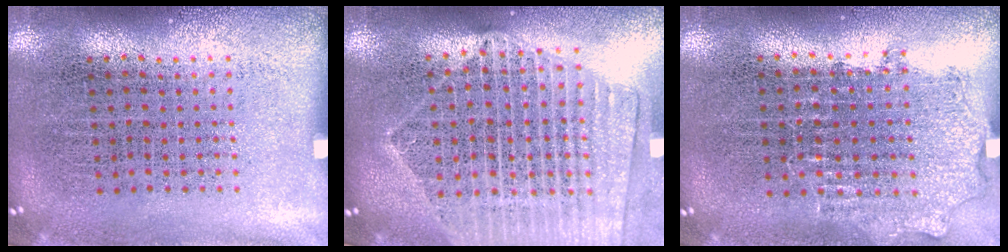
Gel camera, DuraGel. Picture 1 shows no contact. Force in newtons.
{"total": 2.1, "press": 1.9, "slide": 0.9}
{"total": 0.9, "press": 0.8, "slide": 0.2}